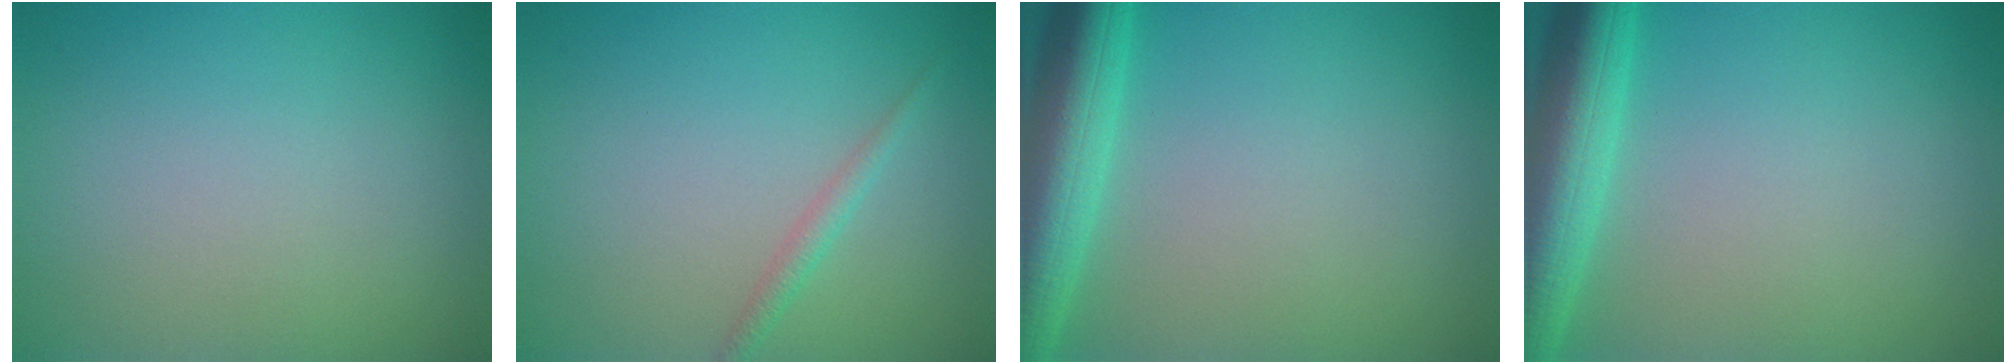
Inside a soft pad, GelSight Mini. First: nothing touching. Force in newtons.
{"total": 1.2, "press": 1.2, "slide": 0.0}
{"total": 6.6, "press": 6.6, "slide": 0.3}
{"total": 6.6, "press": 6.6, "slide": 0.3}